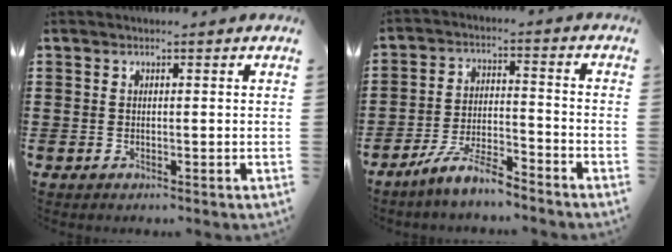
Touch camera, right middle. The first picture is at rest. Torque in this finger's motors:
{"motor_torque": [1.99, -0.15, 0.59, 0.18]}